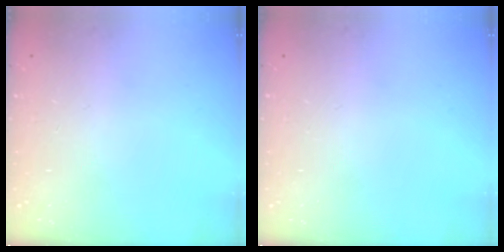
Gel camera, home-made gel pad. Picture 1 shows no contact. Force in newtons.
{"total": 0.0}